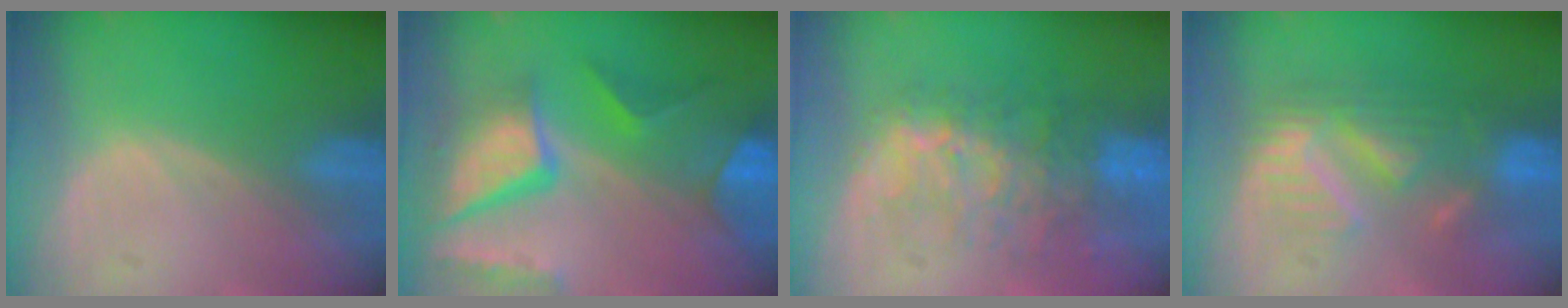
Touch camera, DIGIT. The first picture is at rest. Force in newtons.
{"total": 11.2, "press": 9.3, "slide": 6.3}
{"total": 9.3, "press": 8.4, "slide": 4.1}
{"total": 8.7, "press": 8.0, "slide": 3.3}